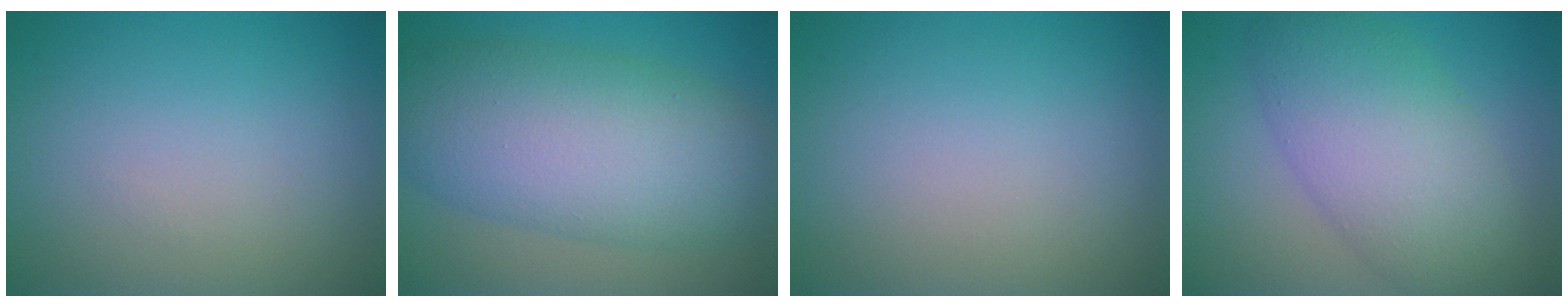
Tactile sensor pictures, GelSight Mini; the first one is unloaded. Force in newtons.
{"total": 10.9, "press": 10.9, "slide": 0.1}
{"total": 0.0}
{"total": 7.9, "press": 7.9, "slide": 0.3}